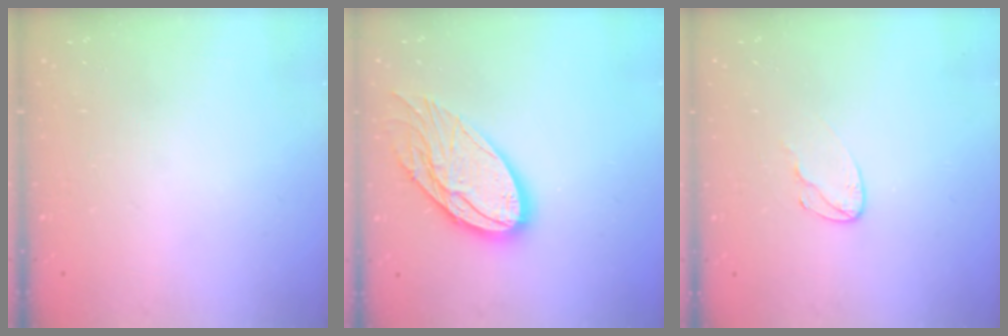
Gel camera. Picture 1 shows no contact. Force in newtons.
{"total": 17.0, "press": 16.9, "slide": 1.4}
{"total": 5.1, "press": 5.1, "slide": 0.4}